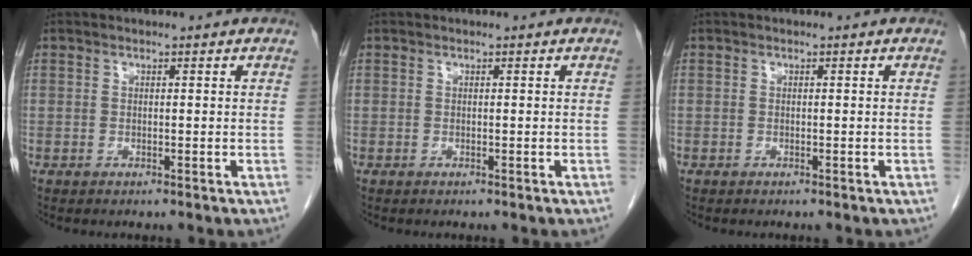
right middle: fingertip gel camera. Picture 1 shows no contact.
{"total": 0.0}
{"total": 0.0}